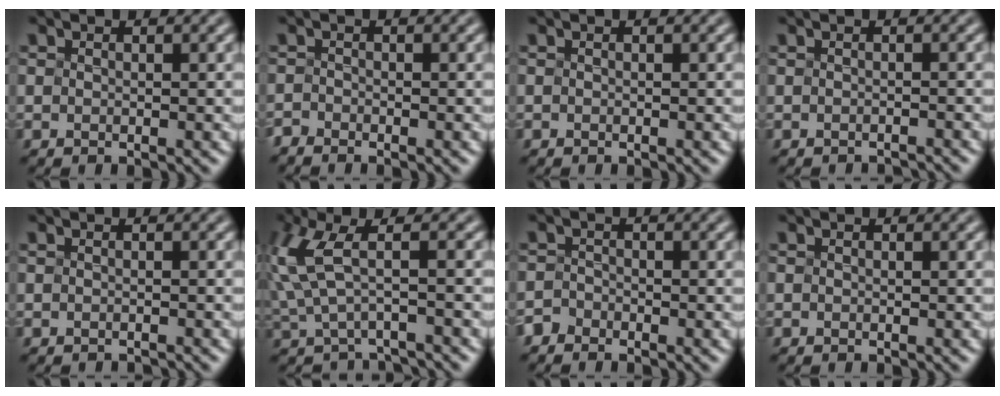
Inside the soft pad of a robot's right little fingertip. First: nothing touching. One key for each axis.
{"total": 1.5, "fx": -1.4, "fy": -0.4, "fz": -0.4, "tx": 0.004, "ty": -0.007, "tz": -0.020}
{"total": 0.0}
{"total": 1.7, "fx": -1.6, "fy": 0.0, "fz": 0.4, "tx": 0.004, "ty": -0.010, "tz": -0.022}
{"total": 1.2, "fx": -1.1, "fy": 0.0, "fz": 0.4, "tx": 0.002, "ty": -0.012, "tz": -0.020}
{"total": 4.1, "fx": -0.2, "fy": 1.4, "fz": 3.9, "tx": -0.105, "ty": -0.017, "tz": 0.007}
{"total": 1.6, "fx": -1.5, "fy": -0.1, "fz": -0.7, "tx": 0.009, "ty": 0.002, "tz": -0.022}
{"total": 0.0}